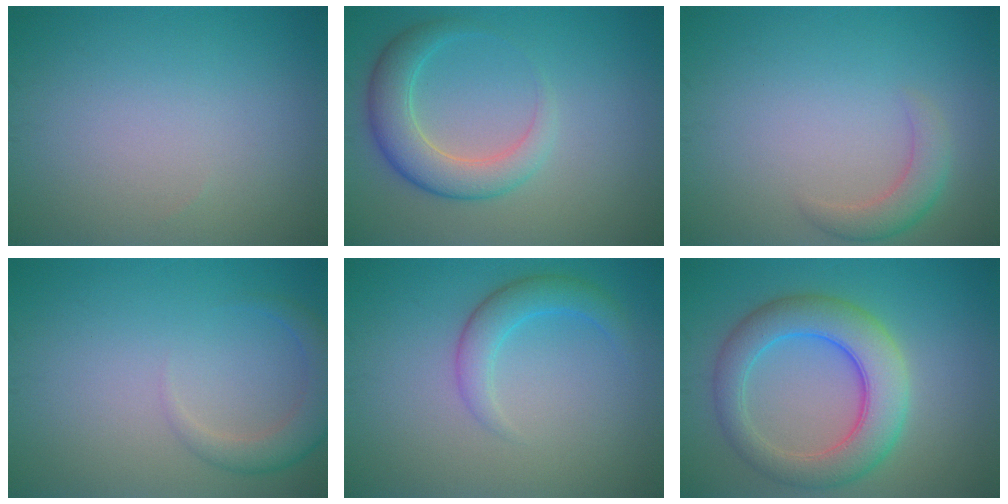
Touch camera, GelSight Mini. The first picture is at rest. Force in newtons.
{"total": 4.6, "press": 4.6, "slide": 0.3}
{"total": 2.4, "press": 2.4, "slide": 0.2}
{"total": 2.8, "press": 2.8, "slide": 0.3}
{"total": 2.8, "press": 2.8, "slide": 0.1}
{"total": 6.8, "press": 6.8, "slide": 0.2}